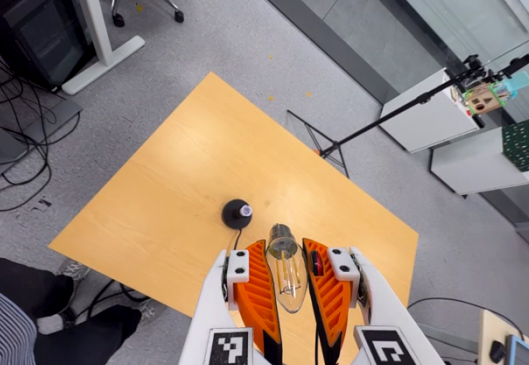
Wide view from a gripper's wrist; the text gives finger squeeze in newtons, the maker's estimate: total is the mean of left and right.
{"total": 20.6, "left": 22.9, "right": 18.3}